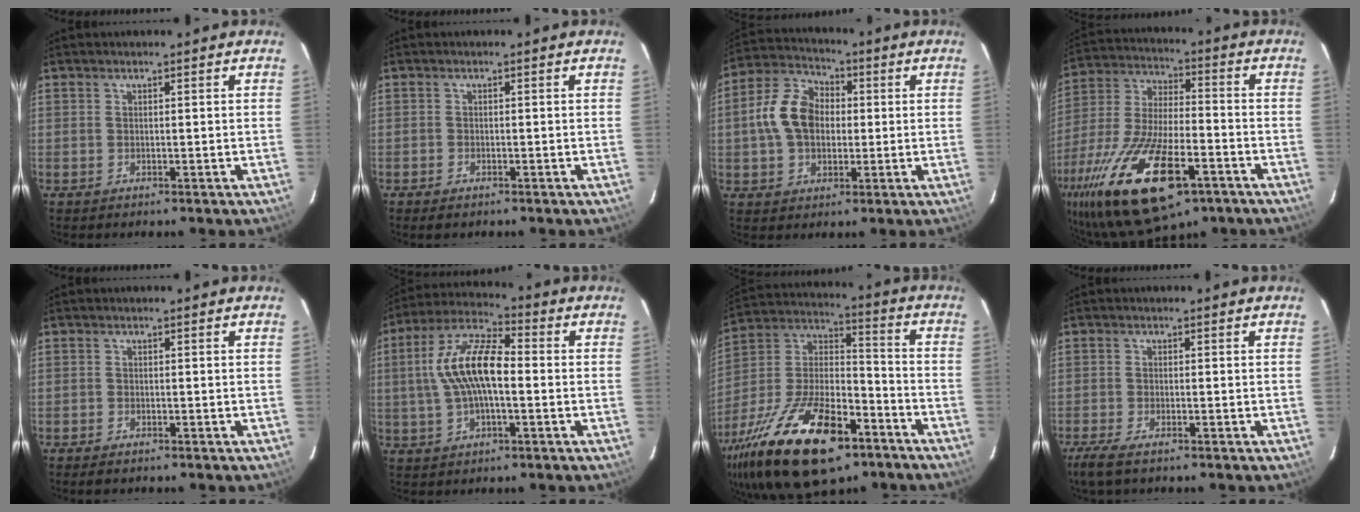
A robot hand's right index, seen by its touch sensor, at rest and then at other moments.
{"total": 1.6, "force": [-1.2, 0.9, 0.5], "torque": [-0.015, -0.004, -0.024]}
{"total": 11.5, "force": [0.4, 8.5, 7.7], "torque": [-0.166, 0.031, 0.005]}
{"total": 27.7, "force": [-14.7, 11.2, 20.7], "torque": [-0.438, -0.058, -0.247]}
{"total": 1.8, "force": [-1.5, 0.8, 0.5], "torque": [-0.018, -0.004, -0.028]}
{"total": 12.7, "force": [-0.2, 5.0, 11.7], "torque": [-0.237, 0.020, -0.007]}
{"total": 28.0, "force": [-15.9, 12.4, 19.4], "torque": [-0.383, -0.019, -0.263]}
{"total": 4.7, "force": [-3.5, 1.2, 3.0], "torque": [-0.078, -0.015, -0.069]}